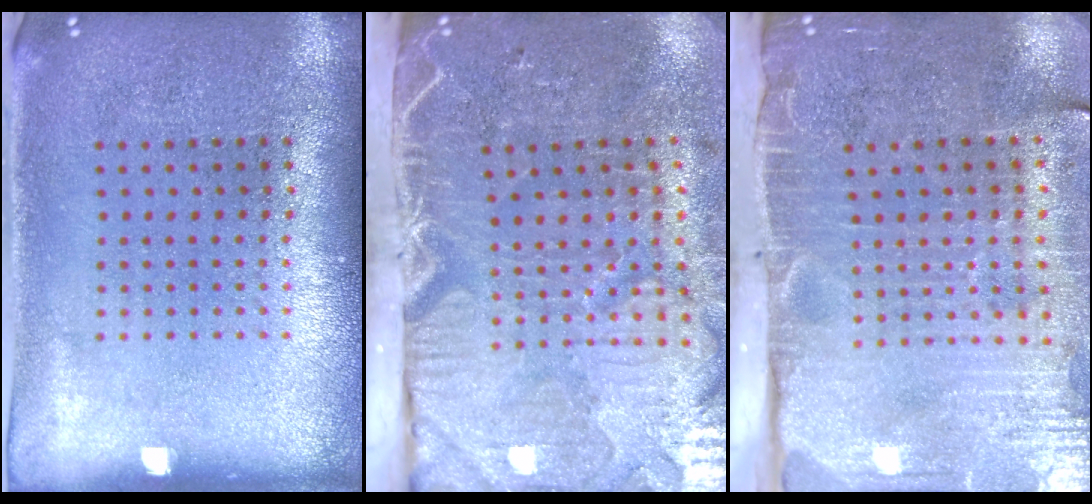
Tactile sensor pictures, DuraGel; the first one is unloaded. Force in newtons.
{"total": 5.4, "press": 4.4, "slide": 3.1}
{"total": 4.7, "press": 3.8, "slide": 2.7}